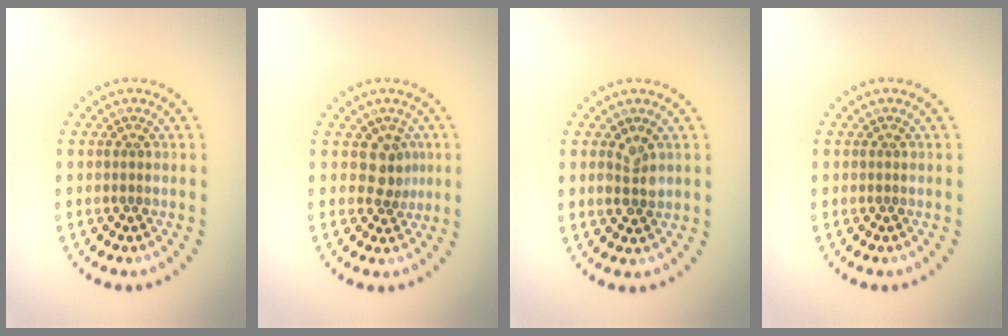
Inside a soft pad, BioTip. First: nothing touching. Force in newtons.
{"total": 2.2, "press": 1.7, "slide": 1.5}
{"total": 2.0, "press": 1.9, "slide": 0.3}
{"total": 0.0}